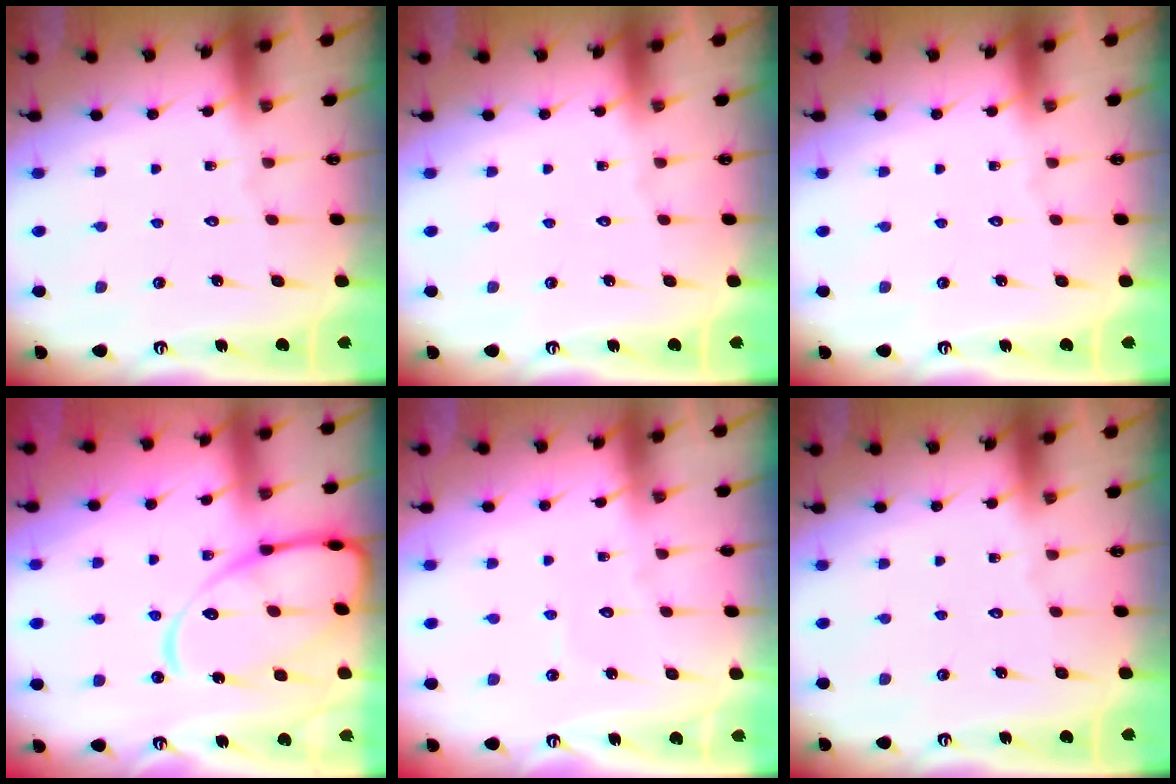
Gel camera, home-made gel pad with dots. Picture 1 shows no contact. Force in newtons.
{"total": 0.0}
{"total": 0.0}
{"total": 15.5, "press": 15.5, "slide": 1.2}
{"total": 2.7, "press": 2.6, "slide": 0.3}
{"total": 0.0}